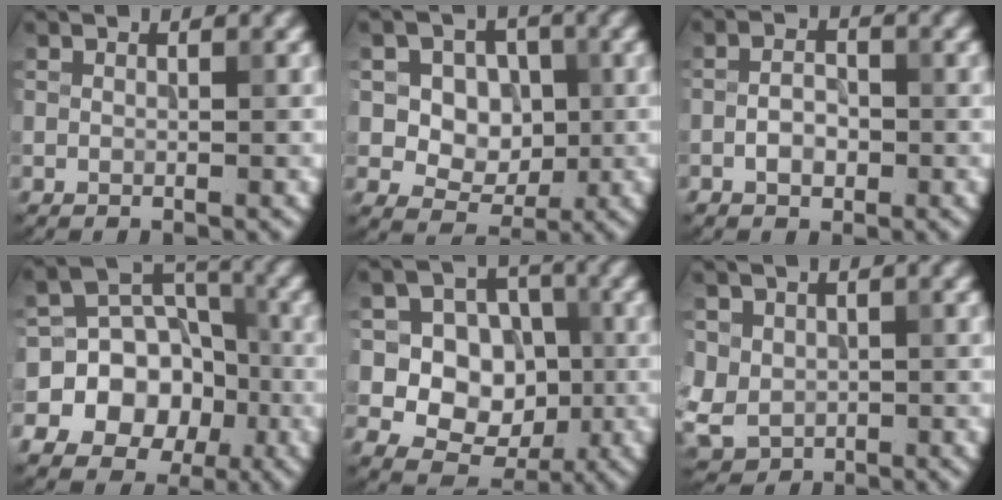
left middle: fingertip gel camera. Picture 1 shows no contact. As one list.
[{"total": 6.8, "force": [1.5, 5.7, 3.5], "torque": [-0.056, 0.010, 0.021]}, {"total": 2.1, "force": [-0.8, 1.3, 1.4], "torque": [-0.025, 0.004, -0.017]}, {"total": 12.3, "force": [-4.6, 10.9, 3.6], "torque": [-0.080, -0.005, -0.090]}, {"total": 9.7, "force": [-0.1, 8.7, 4.4], "torque": [-0.082, 0.035, -0.023]}, {"total": 3.5, "force": [0.3, 3.2, 1.4], "torque": [-0.026, -0.002, 0.011]}]